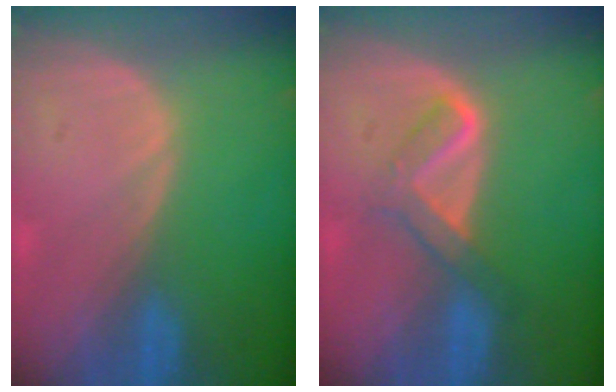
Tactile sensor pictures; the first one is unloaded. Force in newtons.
{"total": 4.6, "press": 4.5, "slide": 0.6}